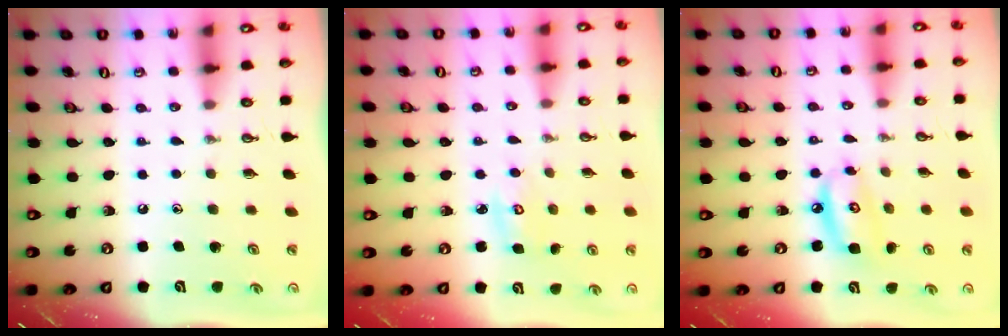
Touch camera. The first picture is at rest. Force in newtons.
{"total": 3.8, "press": 3.8, "slide": 0.3}
{"total": 8.6, "press": 8.5, "slide": 0.9}